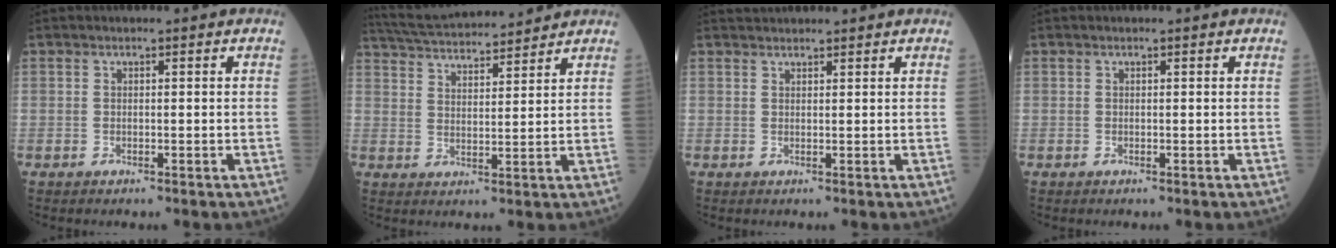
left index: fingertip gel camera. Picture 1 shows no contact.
{"total": 14.5, "force": [13.6, 1.5, 4.8], "torque": [-0.096, 0.032, 0.219]}
{"total": 3.1, "force": [3.0, 0.1, 0.6], "torque": [-0.010, 0.033, 0.052]}
{"total": 0.0}